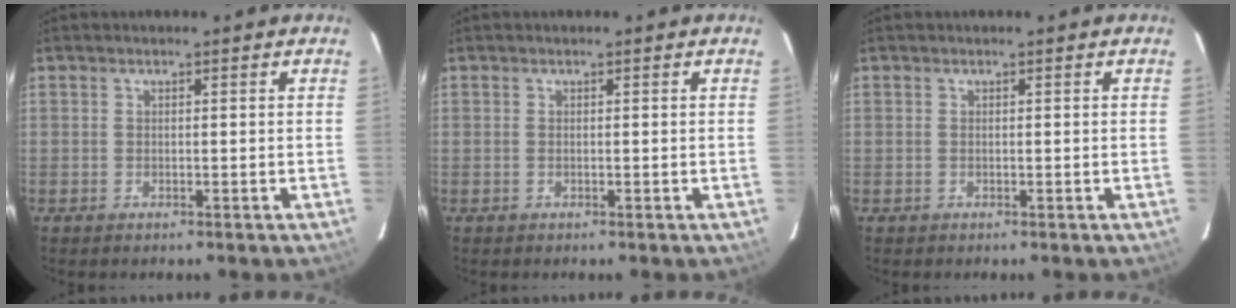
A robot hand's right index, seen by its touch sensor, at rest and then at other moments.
{"total": 0.0}
{"total": 0.0}